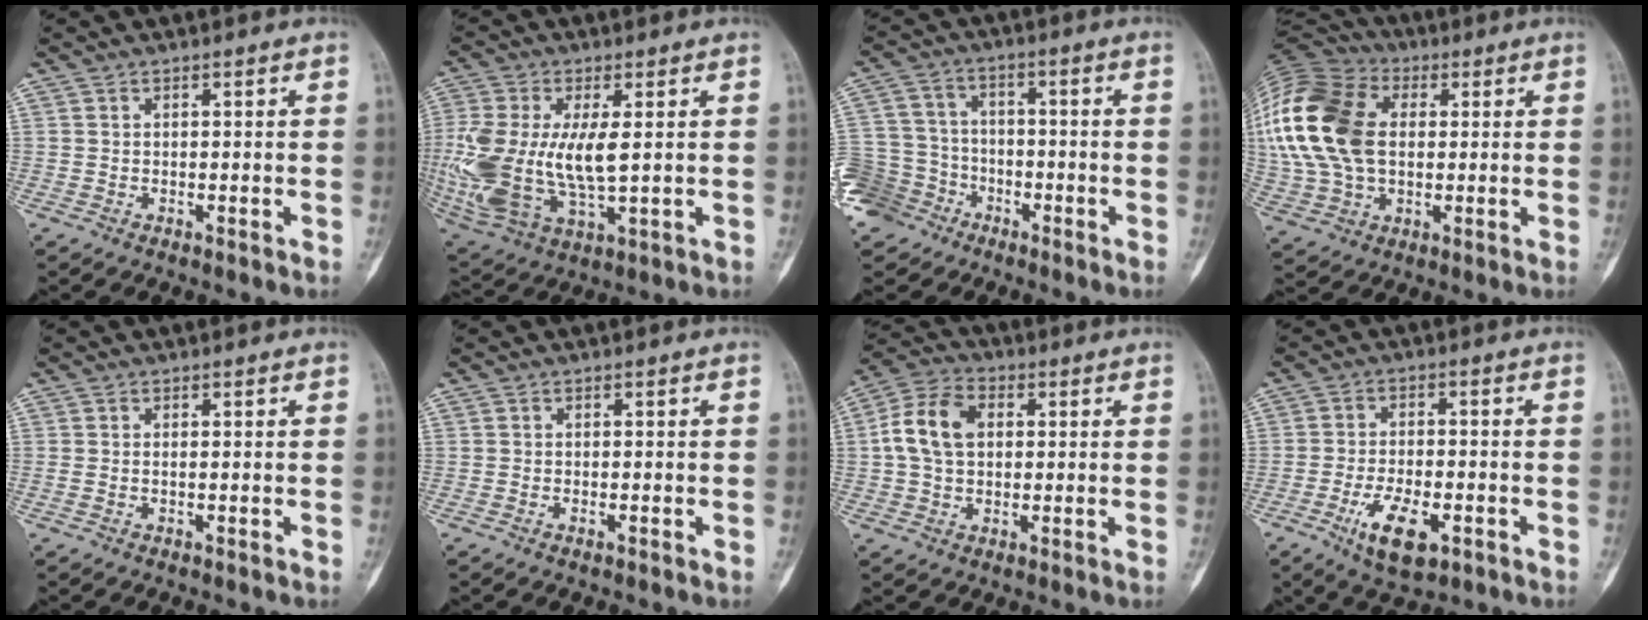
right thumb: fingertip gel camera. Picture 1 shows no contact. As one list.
[{"total": 19.9, "force": [0.2, 9.4, 17.5], "torque": [-0.401, -0.024, 0.015]}, {"total": 12.2, "force": [-7.3, 9.4, 2.7], "torque": [-0.059, 0.045, -0.134]}, {"total": 24.4, "force": [3.3, 16.2, 17.9], "torque": [-0.405, 0.017, 0.060]}, {"total": 0.6, "force": [0.0, 0.3, 0.6], "torque": [-0.017, 0.003, 0.001]}, {"total": 0.6, "force": [-0.3, 0.2, 0.4], "torque": [-0.010, 0.003, -0.005]}, {"total": 9.9, "force": [1.3, 6.9, 7.0], "torque": [-0.129, 0.023, 0.019]}, {"total": 8.8, "force": [-3.9, 3.9, 6.9], "torque": [-0.122, 0.009, -0.060]}]